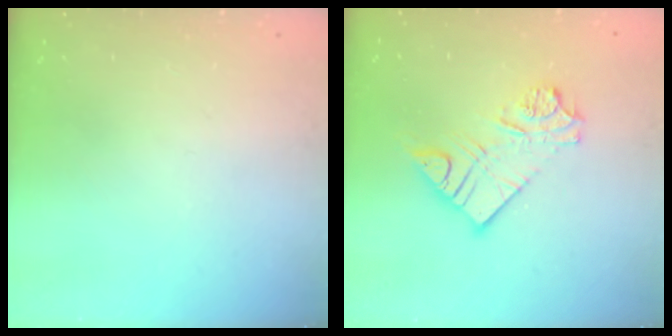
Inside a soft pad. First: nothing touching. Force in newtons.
{"total": 13.3, "press": 13.3, "slide": 1.4}